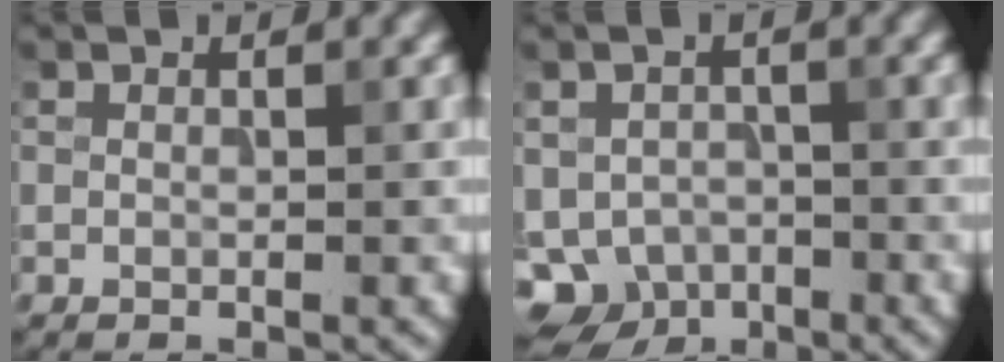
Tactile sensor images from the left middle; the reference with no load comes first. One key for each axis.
{"total": 5.5, "fx": -3.0, "fy": 4.0, "fz": 2.3, "tx": -0.039, "ty": -0.015, "tz": -0.052}